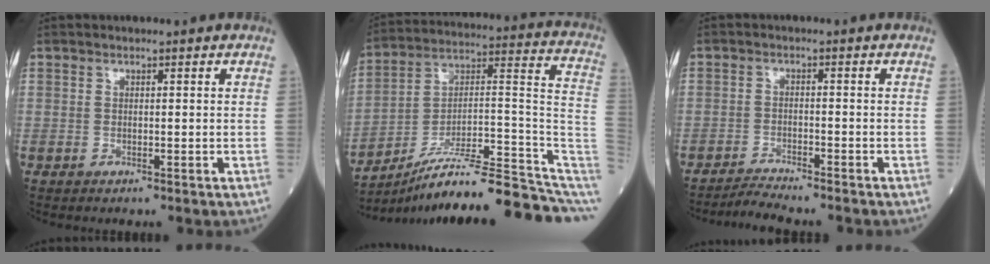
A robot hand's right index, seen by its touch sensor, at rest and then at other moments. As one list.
[{"total": 22.0, "force": [-18.3, 1.4, 12.1], "torque": [-0.107, 0.048, -0.280]}, {"total": 4.0, "force": [-3.8, -0.6, 0.8], "torque": [-0.018, -0.014, -0.063]}]